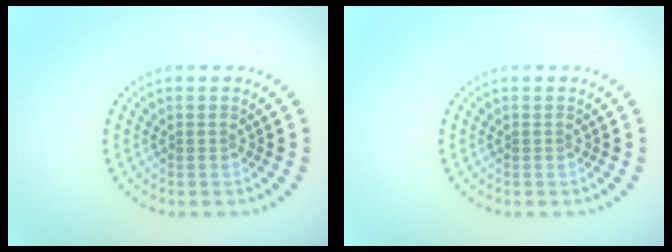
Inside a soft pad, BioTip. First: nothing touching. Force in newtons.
{"total": 0.0}